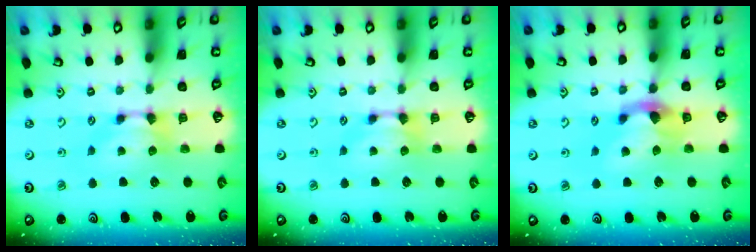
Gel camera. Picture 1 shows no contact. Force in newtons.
{"total": 0.0}
{"total": 3.7, "press": 3.1, "slide": 2.0}